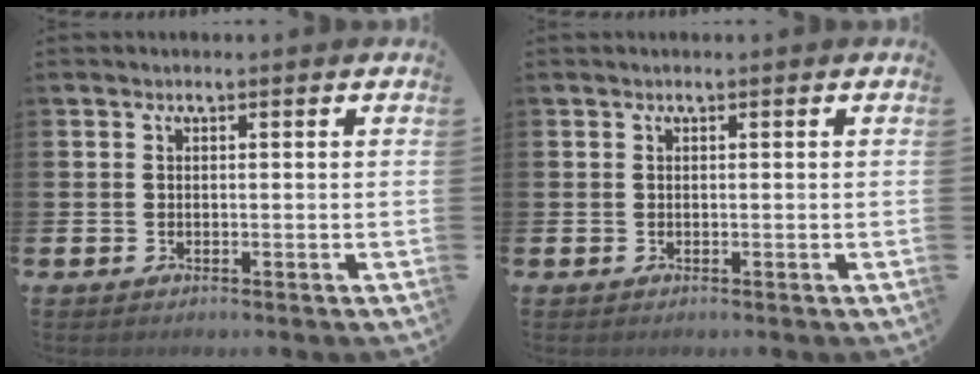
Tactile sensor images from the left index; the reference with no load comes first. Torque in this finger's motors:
{"motor_torque": [-0.86, -1.27, -0.18, 0.00]}